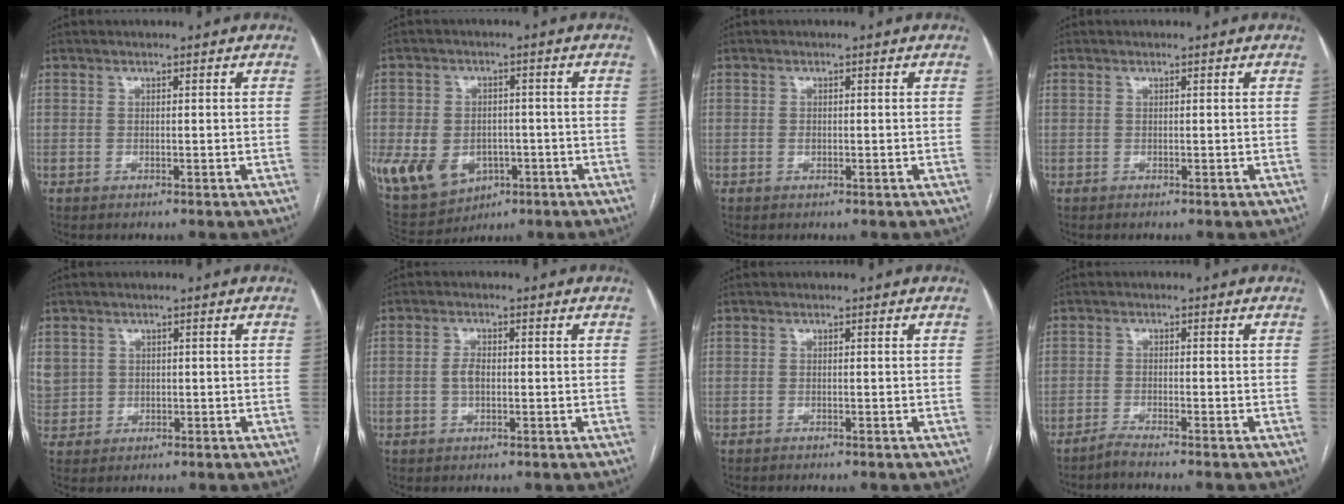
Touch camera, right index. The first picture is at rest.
{"total": 15.6, "force": [-5.1, 11.9, 8.7], "torque": [-0.200, 0.005, -0.060]}
{"total": 0.7, "force": [-0.1, 0.5, 0.5], "torque": [-0.008, 0.000, -0.002]}
{"total": 0.0}
{"total": 5.3, "force": [1.2, 5.1, 1.0], "torque": [-0.036, 0.012, 0.039]}
{"total": 2.3, "force": [-0.2, 1.2, 1.9], "torque": [-0.040, 0.004, -0.005]}
{"total": 1.9, "force": [-1.7, 0.0, 0.8], "torque": [-0.008, 0.000, -0.020]}
{"total": 2.7, "force": [-2.4, -0.9, 0.8], "torque": [-0.013, -0.001, -0.043]}